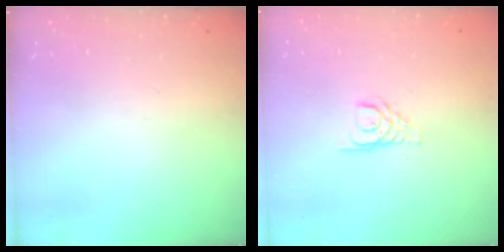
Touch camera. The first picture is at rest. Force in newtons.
{"total": 3.6, "press": 3.6, "slide": 0.4}